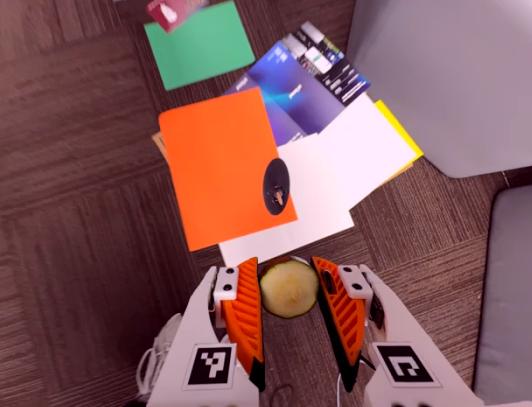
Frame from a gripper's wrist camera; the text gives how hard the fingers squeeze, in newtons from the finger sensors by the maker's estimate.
{"total": 11.0, "left": 11.3, "right": 10.6}